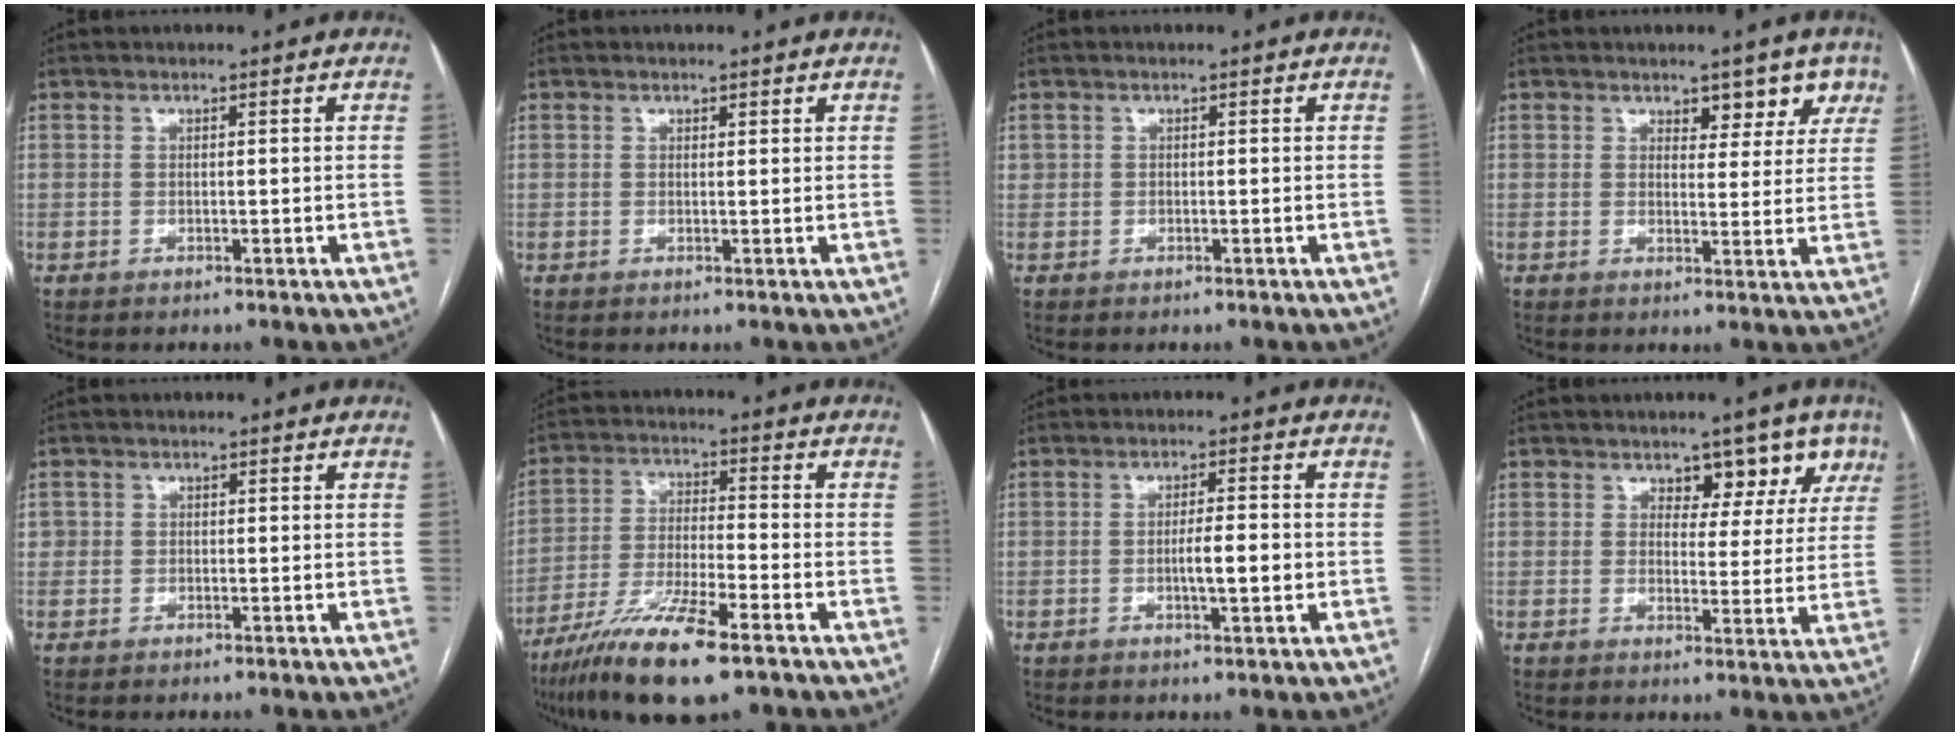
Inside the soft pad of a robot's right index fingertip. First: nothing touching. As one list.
[{"total": 0.6, "force": [0.5, 0.3, 0.2], "torque": [-0.004, 0.001, 0.007]}, {"total": 0.6, "force": [0.3, 0.5, 0.1], "torque": [0.011, 0.010, 0.006]}, {"total": 4.8, "force": [3.4, 2.7, 2.1], "torque": [-0.002, -0.001, 0.038]}, {"total": 1.4, "force": [0.2, 1.3, 0.2], "torque": [0.012, 0.010, 0.003]}, {"total": 14.0, "force": [-9.0, 1.9, 10.5], "torque": [-0.206, -0.032, -0.163]}, {"total": 4.2, "force": [-0.6, 0.7, 4.1], "torque": [-0.066, -0.001, -0.006]}, {"total": 6.1, "force": [4.1, 3.8, 2.5], "torque": [-0.009, 0.000, 0.046]}]